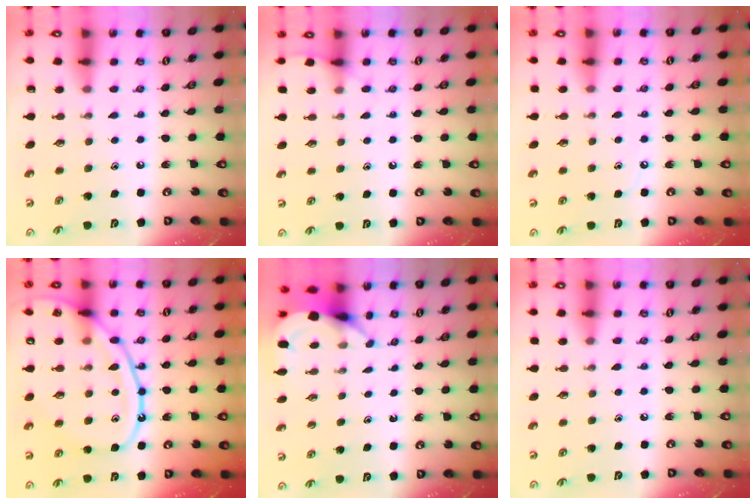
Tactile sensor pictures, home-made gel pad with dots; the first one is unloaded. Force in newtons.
{"total": 5.6, "press": 5.5, "slide": 0.6}
{"total": 3.5, "press": 3.5, "slide": 0.5}
{"total": 17.6, "press": 17.5, "slide": 1.9}
{"total": 3.6, "press": 3.6, "slide": 0.3}
{"total": 4.0, "press": 3.9, "slide": 0.5}